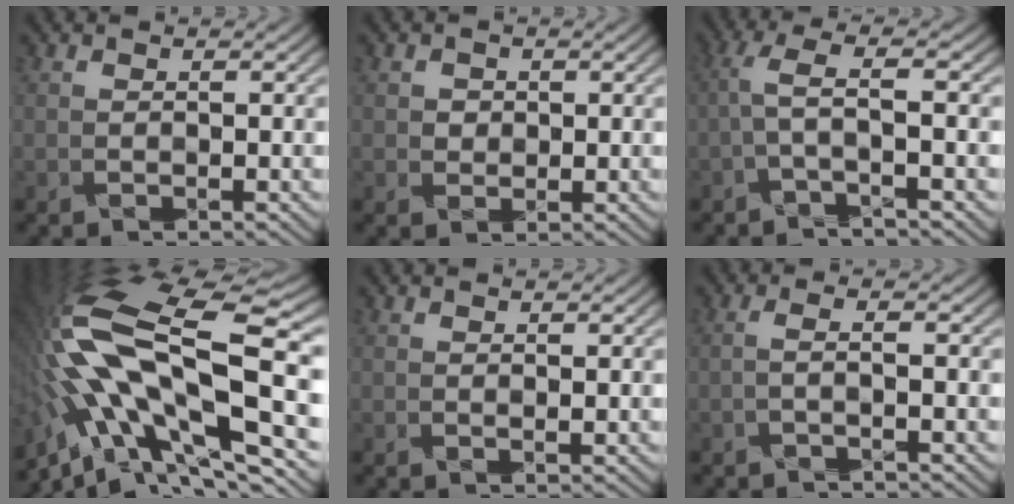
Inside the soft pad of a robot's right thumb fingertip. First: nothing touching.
{"total": 1.1, "force": [0.2, 1.1, -0.2], "torque": [-0.001, -0.003, 0.010]}
{"total": 3.2, "force": [-1.3, 0.4, 2.9], "torque": [-0.056, 0.012, -0.033]}
{"total": 19.6, "force": [-4.8, 8.0, 17.2], "torque": [-0.323, -0.008, -0.096]}
{"total": 0.5, "force": [0.4, 0.0, 0.3], "torque": [-0.001, -0.004, 0.012]}
{"total": 1.4, "force": [-1.0, 0.0, 1.0], "torque": [-0.011, 0.002, -0.023]}